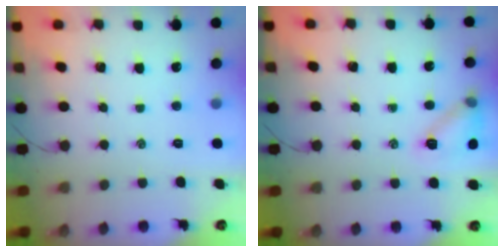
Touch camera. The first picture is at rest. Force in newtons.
{"total": 10.7, "press": 10.7, "slide": 0.3}